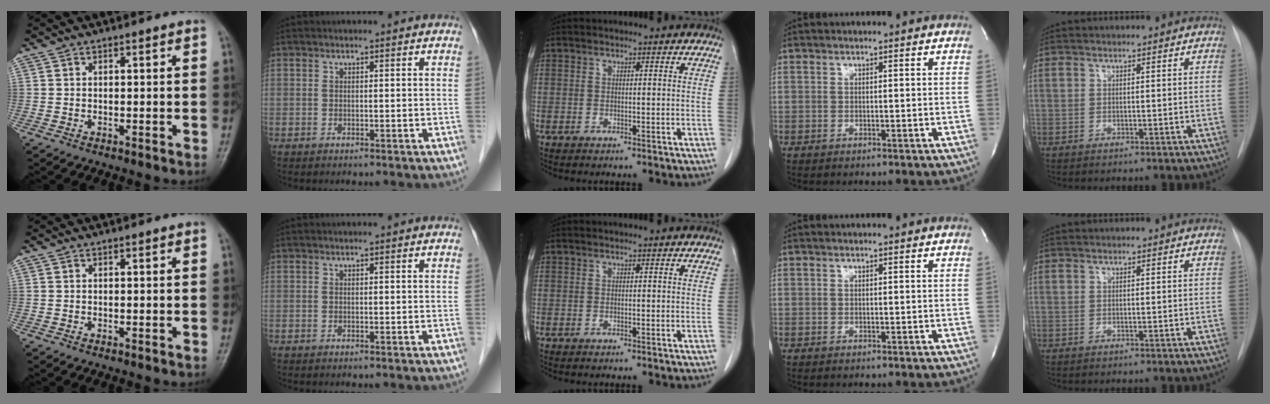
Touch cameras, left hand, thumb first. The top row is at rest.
{}